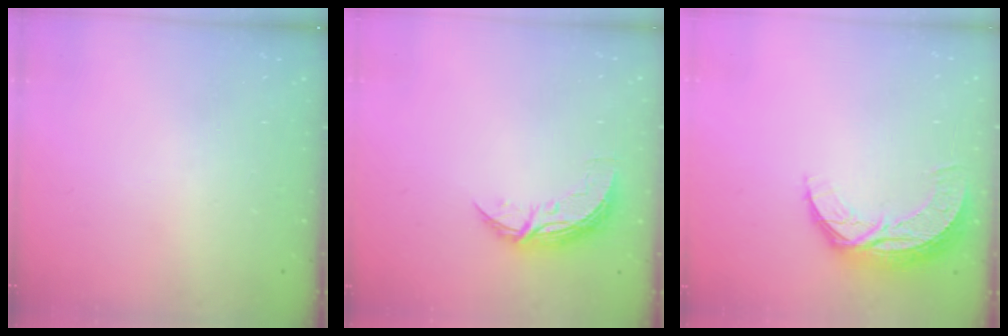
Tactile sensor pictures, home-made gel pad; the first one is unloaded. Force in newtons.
{"total": 9.2, "press": 9.2, "slide": 0.1}
{"total": 8.9, "press": 8.9, "slide": 0.6}